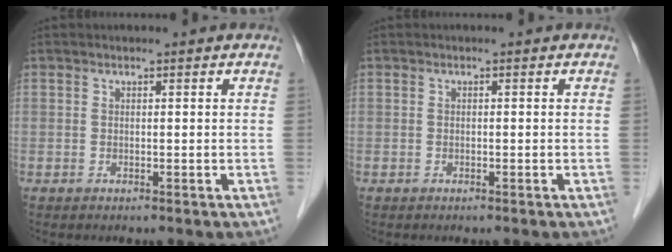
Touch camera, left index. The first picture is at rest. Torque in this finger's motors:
{"motor_torque": [-0.14, -0.07, 0.05, 0.01]}